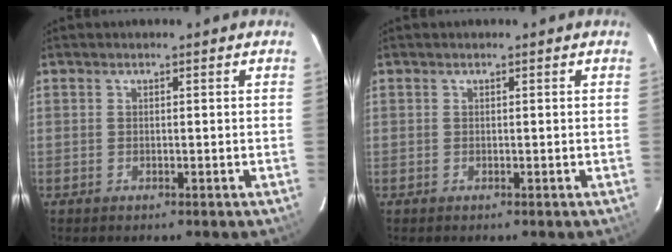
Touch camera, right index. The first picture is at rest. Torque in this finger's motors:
{"motor_torque": [0.46, 0.14, -0.02, 0.01]}